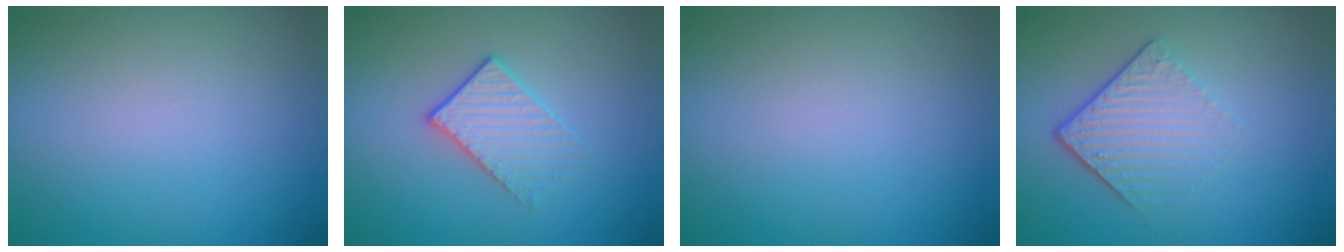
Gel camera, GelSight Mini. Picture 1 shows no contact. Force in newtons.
{"total": 2.2, "press": 1.9, "slide": 1.2}
{"total": 0.0}
{"total": 4.3, "press": 2.9, "slide": 3.2}